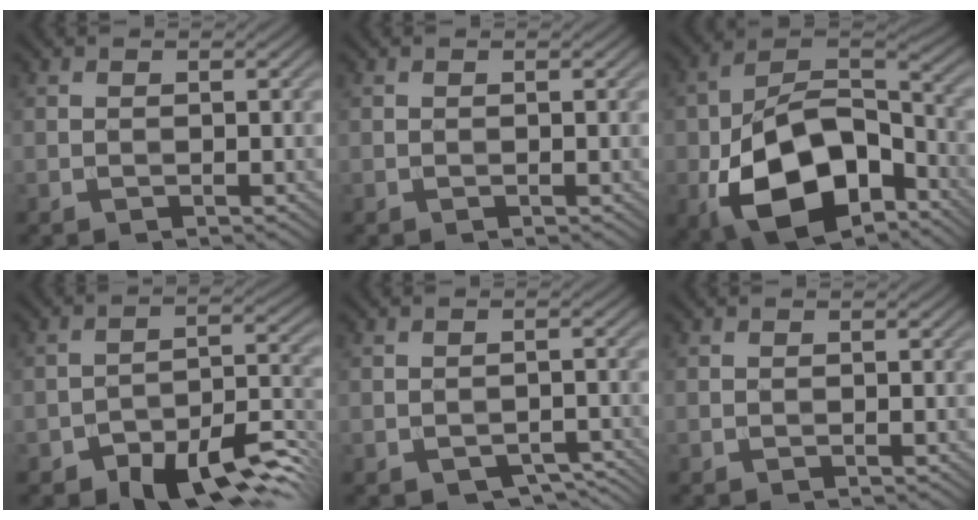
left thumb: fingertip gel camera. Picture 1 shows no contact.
{"total": 0.0}
{"total": 16.2, "force": [-7.0, 9.6, 11.0], "torque": [-0.202, -0.037, -0.129]}
{"total": 11.6, "force": [-7.8, 5.1, 7.0], "torque": [-0.095, -0.012, -0.120]}
{"total": 3.8, "force": [-2.5, 2.0, 2.0], "torque": [-0.030, -0.008, -0.030]}
{"total": 0.0}